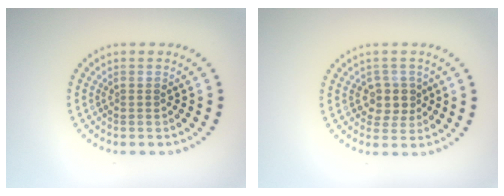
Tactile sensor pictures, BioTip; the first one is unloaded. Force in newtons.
{"total": 2.6, "press": 2.3, "slide": 1.3}